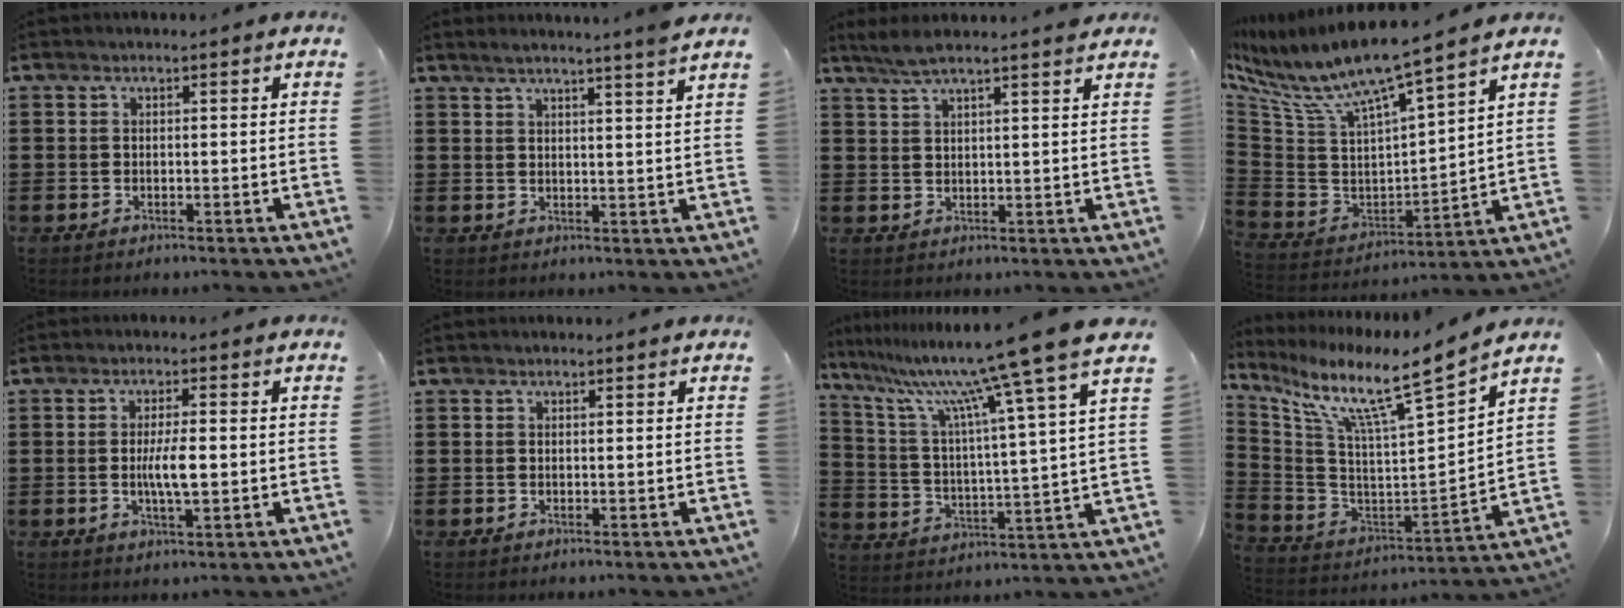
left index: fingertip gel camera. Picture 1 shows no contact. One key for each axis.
{"total": 3.6, "fx": 3.1, "fy": -1.0, "fz": 1.5, "tx": -0.039, "ty": -0.007, "tz": 0.056}
{"total": 4.5, "fx": 3.7, "fy": 0.2, "fz": 2.5, "tx": -0.058, "ty": -0.001, "tz": 0.069}
{"total": 7.7, "fx": 6.5, "fy": 0.3, "fz": 4.1, "tx": -0.110, "ty": -0.057, "tz": 0.106}
{"total": 4.8, "fx": -0.2, "fy": 1.1, "fz": 4.7, "tx": -0.091, "ty": -0.003, "tz": -0.007}
{"total": 0.0}
{"total": 13.0, "fx": 10.6, "fy": -0.9, "fz": 7.6, "tx": -0.173, "ty": -0.072, "tz": 0.162}
{"total": 9.7, "fx": 7.2, "fy": 0.7, "fz": 6.5, "tx": -0.148, "ty": -0.059, "tz": 0.107}